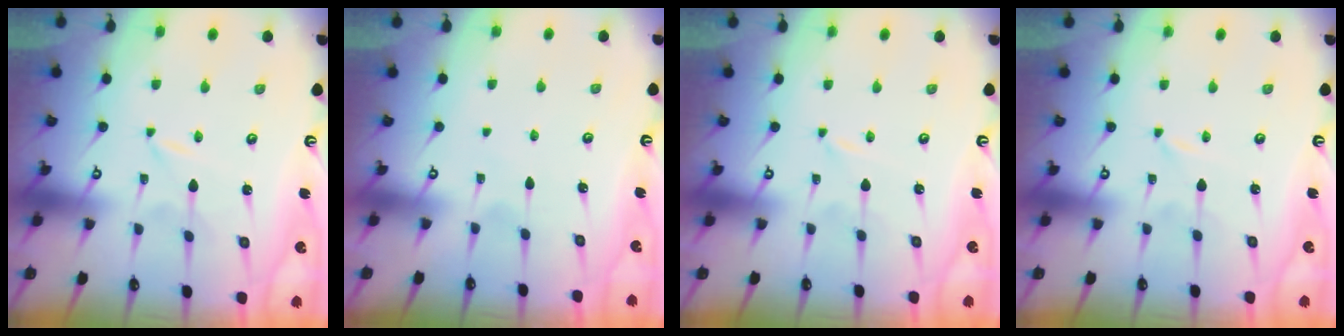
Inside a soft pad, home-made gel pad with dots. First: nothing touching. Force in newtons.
{"total": 2.6, "press": 2.6, "slide": 0.2}
{"total": 0.0}
{"total": 0.0}